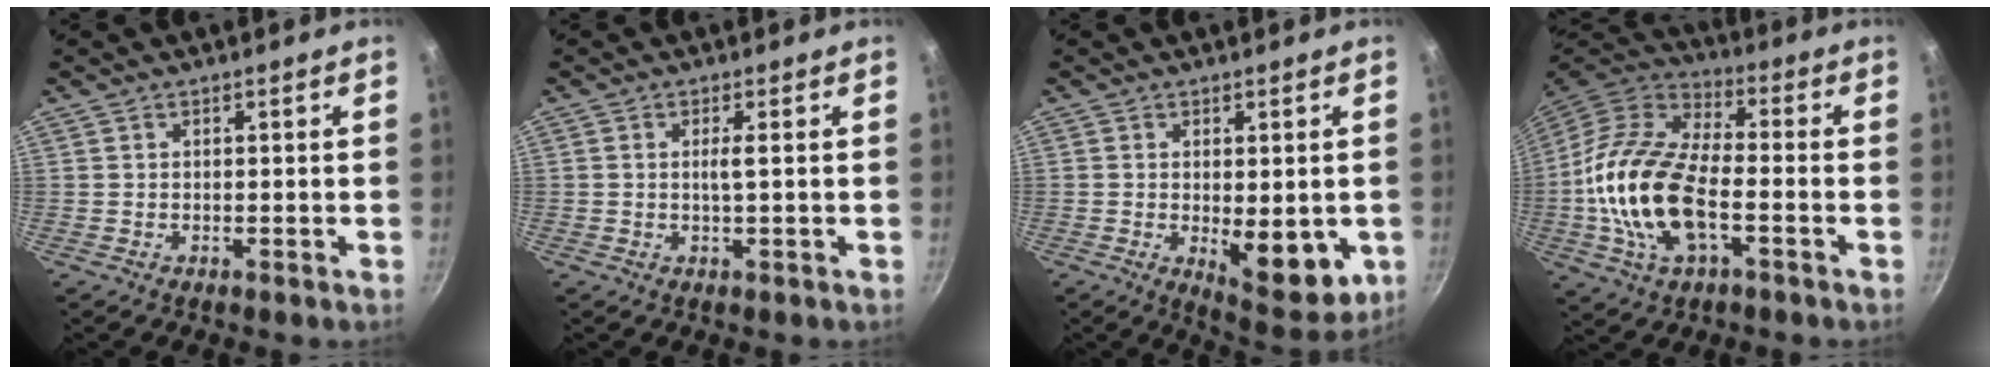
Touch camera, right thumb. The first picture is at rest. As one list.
[{"total": 1.9, "force": [0.1, 0.0, 1.9], "torque": [-0.039, 0.000, 0.002]}, {"total": 11.8, "force": [-1.7, 5.3, 10.4], "torque": [-0.114, -0.016, -0.010]}, {"total": 19.4, "force": [-3.9, 9.9, 16.2], "torque": [-0.306, 0.031, -0.084]}]